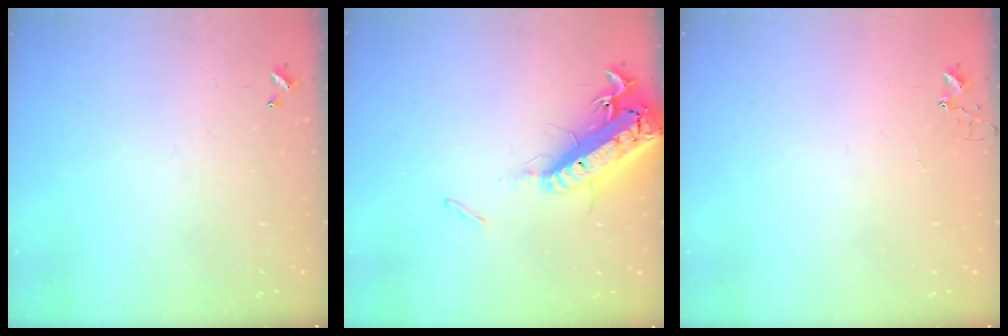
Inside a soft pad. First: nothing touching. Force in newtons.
{"total": 19.7, "press": 19.2, "slide": 4.1}
{"total": 2.9, "press": 2.9, "slide": 0.4}